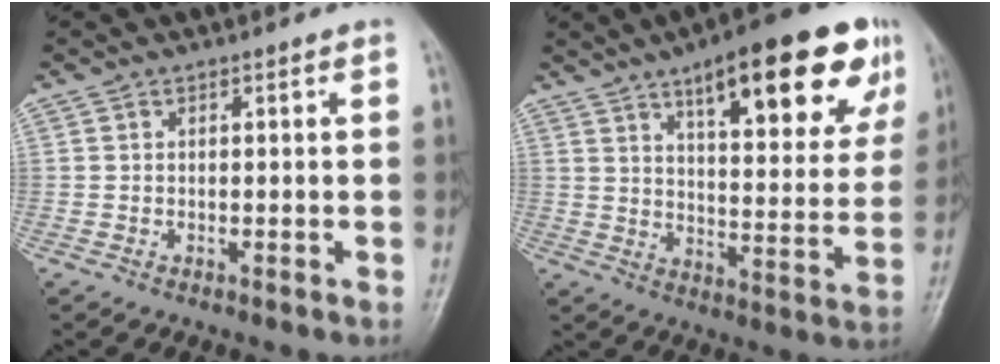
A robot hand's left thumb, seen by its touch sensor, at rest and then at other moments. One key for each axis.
{"total": 22.4, "fx": 12.4, "fy": 7.5, "fz": 17.1, "tx": -0.192, "ty": -0.029, "tz": 0.175}